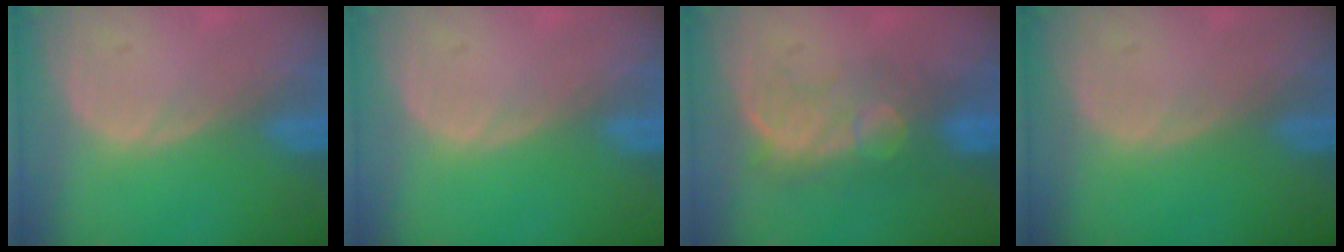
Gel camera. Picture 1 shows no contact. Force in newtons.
{"total": 0.0}
{"total": 7.7, "press": 7.4, "slide": 2.2}
{"total": 0.0}